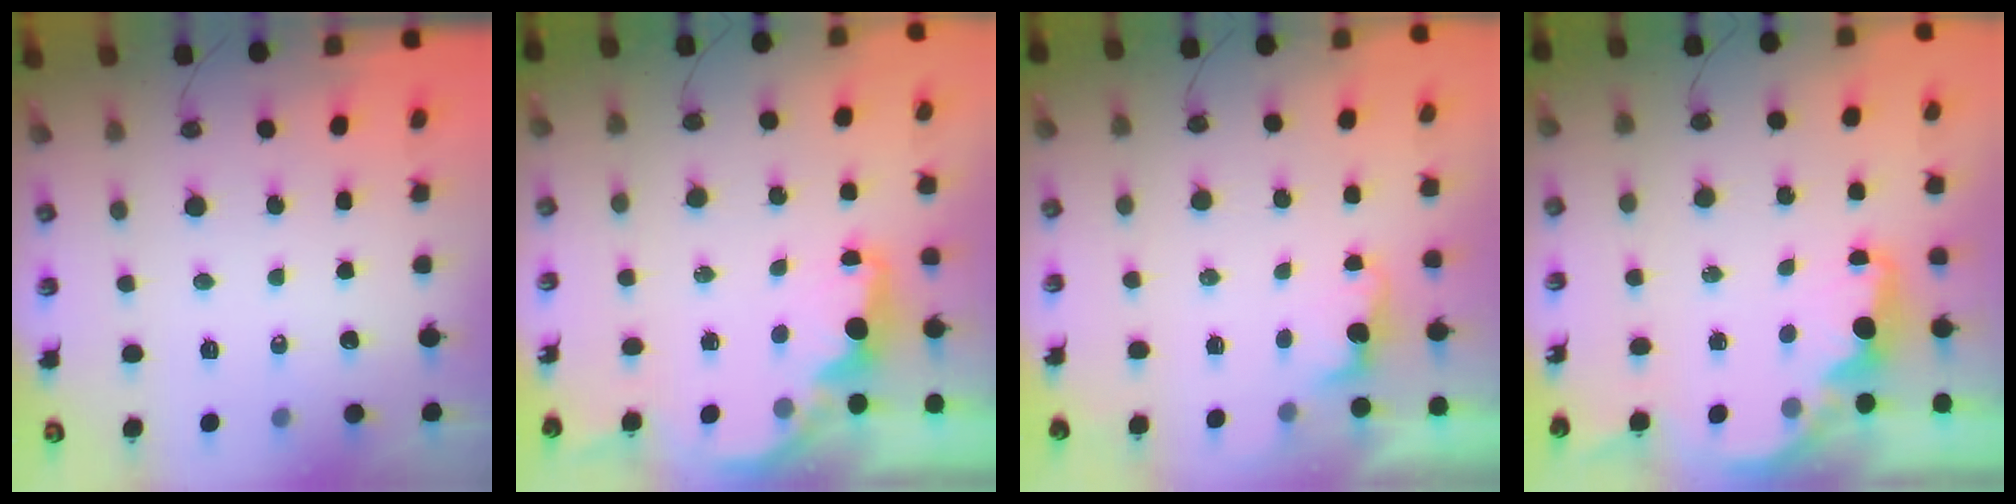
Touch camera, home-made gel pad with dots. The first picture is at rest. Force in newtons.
{"total": 2.3, "press": 2.1, "slide": 0.8}
{"total": 1.2, "press": 0.9, "slide": 0.7}
{"total": 2.0, "press": 1.9, "slide": 0.6}